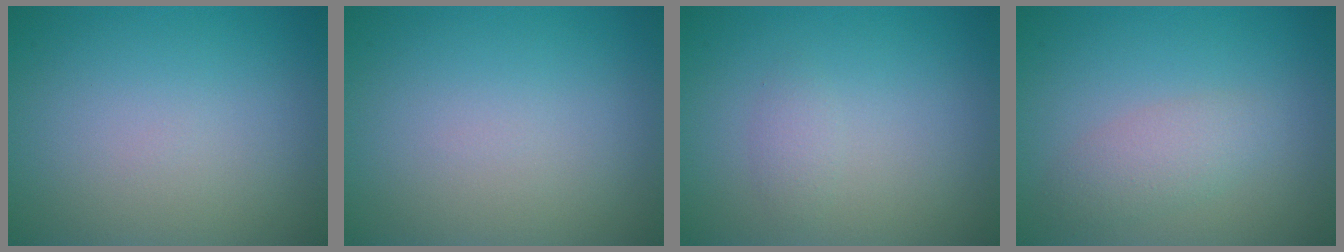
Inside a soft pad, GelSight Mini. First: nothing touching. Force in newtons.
{"total": 0.0}
{"total": 0.9, "press": 0.9, "slide": 0.0}
{"total": 2.3, "press": 2.3, "slide": 0.1}